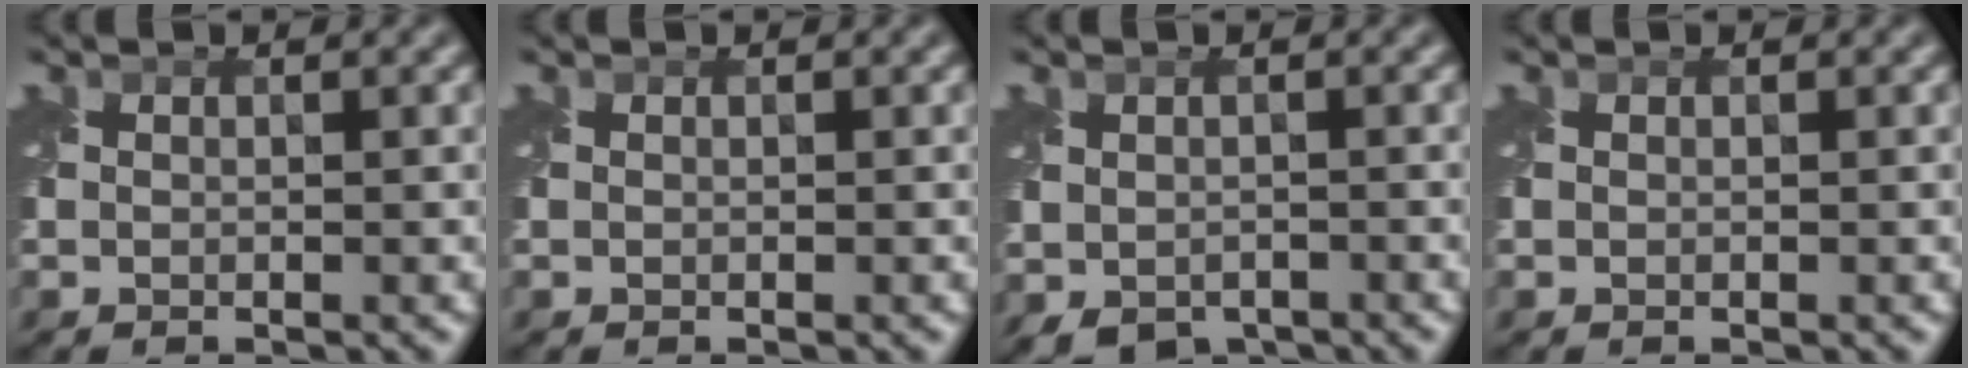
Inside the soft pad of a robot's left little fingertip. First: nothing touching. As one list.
[{"total": 0.0}, {"total": 3.7, "force": [-2.2, 2.4, 1.8], "torque": [-0.035, -0.017, -0.035]}, {"total": 0.0}]